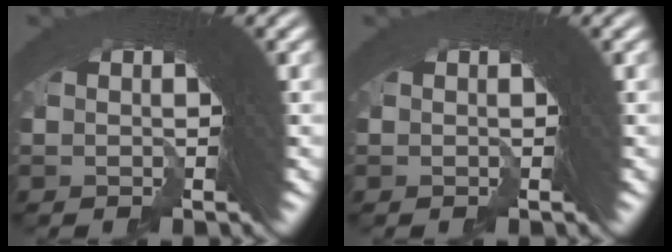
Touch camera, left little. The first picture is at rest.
{"total": 0.0}